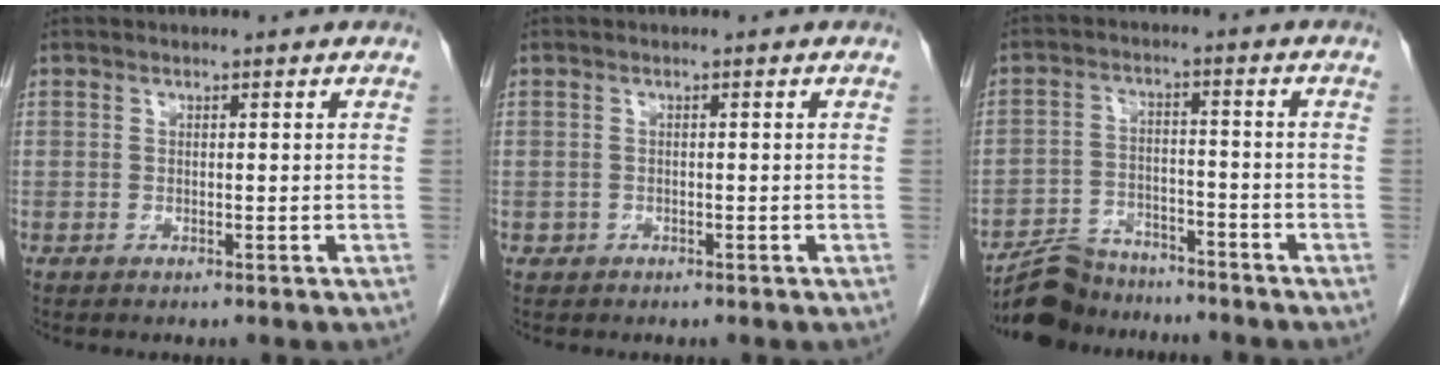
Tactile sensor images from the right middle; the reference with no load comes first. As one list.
[{"total": 0.7, "force": [-0.3, 0.6, 0.0], "torque": [-0.001, 0.005, -0.005]}, {"total": 8.3, "force": [-7.7, 3.1, 0.7], "torque": [-0.011, 0.014, -0.131]}]